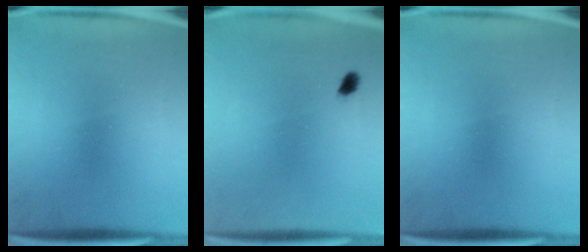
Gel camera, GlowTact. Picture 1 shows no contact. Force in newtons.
{"total": 1.4}
{"total": 0.0}